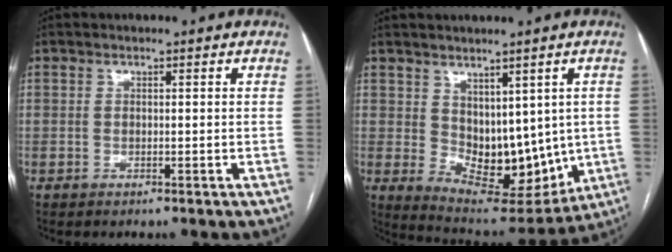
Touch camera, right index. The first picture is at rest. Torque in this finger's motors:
{"motor_torque": [0.60, 0.39, 0.15, 0.03]}